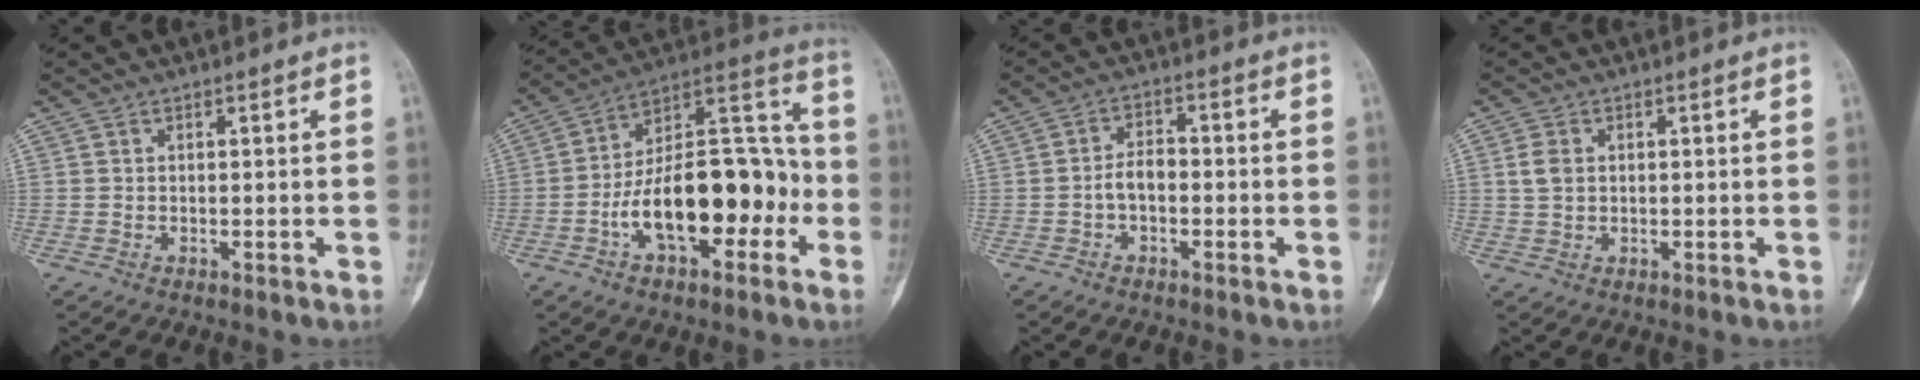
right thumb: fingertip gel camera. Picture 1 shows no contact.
{"total": 21.3, "force": [-5.7, 10.8, 17.4], "torque": [-0.251, 0.062, -0.094]}
{"total": 4.1, "force": [-1.1, 2.5, 3.0], "torque": [-0.044, 0.020, -0.026]}
{"total": 2.1, "force": [0.4, 1.5, 1.5], "torque": [-0.029, 0.002, 0.009]}